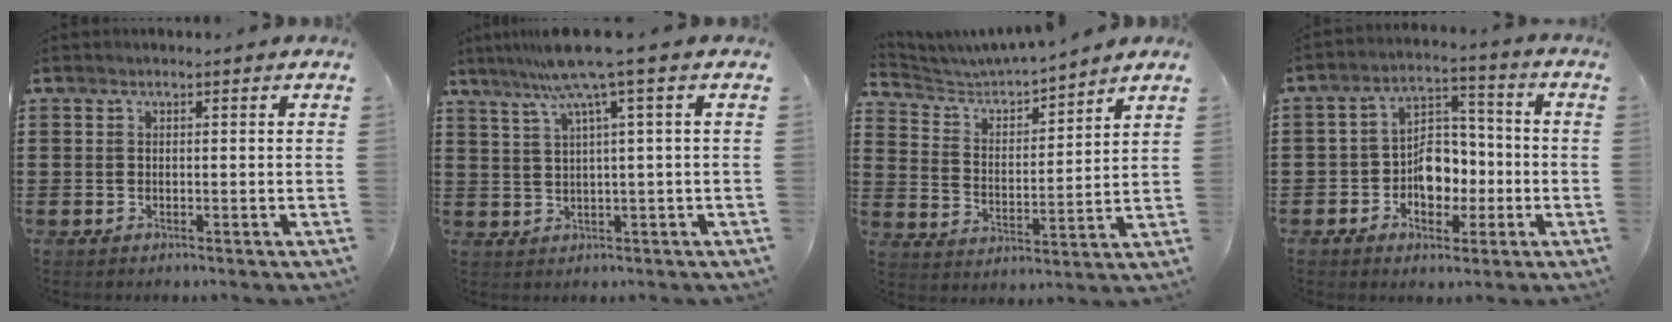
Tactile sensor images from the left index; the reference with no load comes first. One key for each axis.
{"total": 7.5, "fx": 3.6, "fy": -1.0, "fz": 6.5, "tx": -0.141, "ty": -0.014, "tz": 0.058}
{"total": 4.6, "fx": 4.4, "fy": 0.5, "fz": 0.9, "tx": -0.044, "ty": -0.033, "tz": 0.071}
{"total": 7.2, "fx": -1.8, "fy": 5.4, "fz": 4.3, "tx": -0.067, "ty": 0.013, "tz": -0.035}